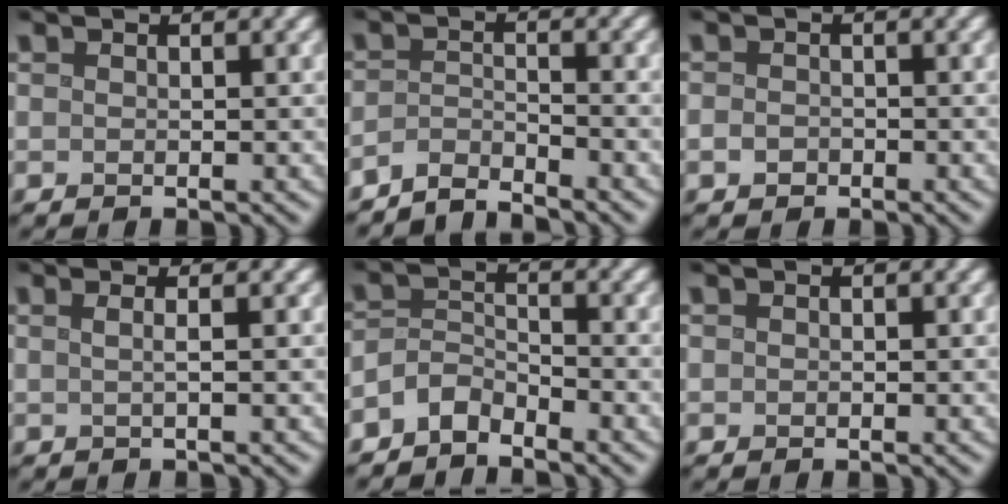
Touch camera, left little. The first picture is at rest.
{"total": 2.8, "force": [-2.7, 0.3, 0.6], "torque": [-0.012, 0.003, -0.062]}
{"total": 1.2, "force": [-0.6, 0.9, 0.5], "torque": [-0.007, -0.001, -0.013]}
{"total": 2.0, "force": [0.4, 0.8, 1.8], "torque": [-0.019, -0.003, -0.016]}
{"total": 2.7, "force": [-2.3, 1.1, 0.9], "torque": [-0.019, 0.009, -0.054]}
{"total": 0.0}